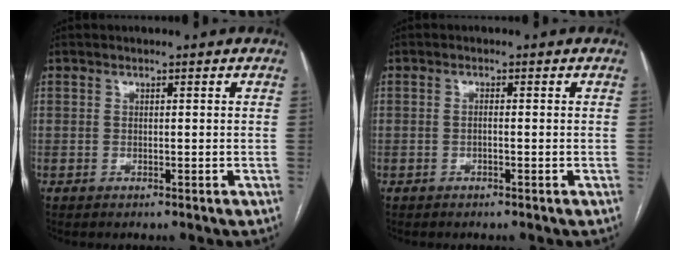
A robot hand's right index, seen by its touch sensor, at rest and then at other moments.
{"total": 0.9, "force": [-0.5, 0.2, 0.7], "torque": [-0.014, 0.002, -0.008]}